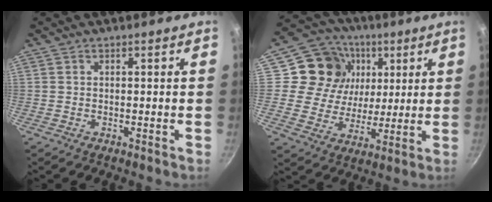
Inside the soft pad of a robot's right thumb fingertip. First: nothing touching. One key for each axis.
{"total": 15.3, "fx": 4.7, "fy": 13.3, "fz": 6.1, "tx": -0.075, "ty": -0.011, "tz": 0.073}